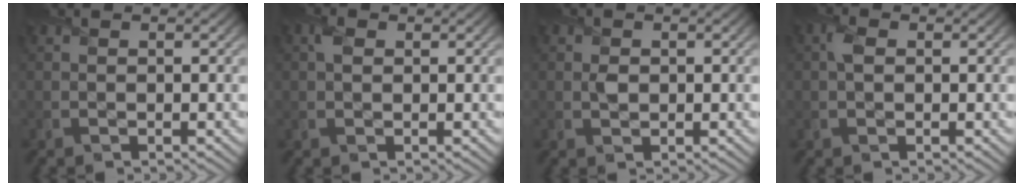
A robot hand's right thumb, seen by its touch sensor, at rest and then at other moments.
{"total": 1.7, "force": [0.6, 1.1, 1.2], "torque": [-0.029, 0.005, 0.008]}
{"total": 1.3, "force": [0.2, 1.2, 0.6], "torque": [-0.015, -0.003, 0.001]}
{"total": 1.9, "force": [0.3, 1.2, 1.4], "torque": [-0.035, 0.005, 0.001]}